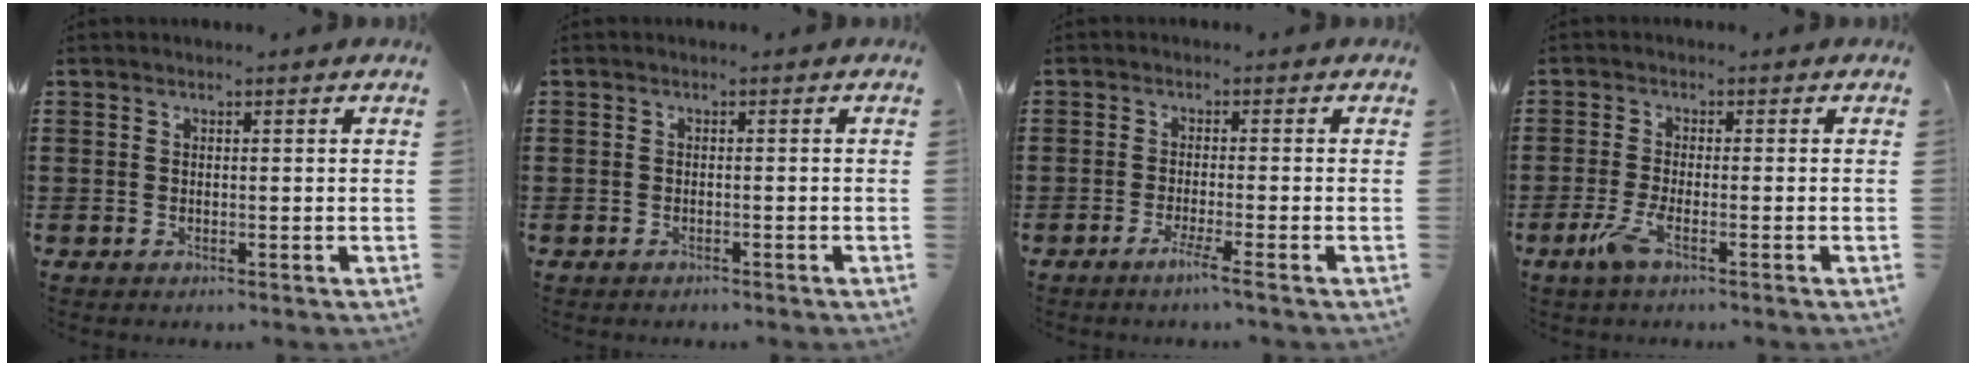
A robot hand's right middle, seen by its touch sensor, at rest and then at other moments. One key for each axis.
{"total": 0.8, "fx": -0.7, "fy": 0.3, "fz": -0.1, "tx": 0.000, "ty": 0.003, "tz": -0.017}
{"total": 2.9, "fx": -2.0, "fy": -0.4, "fz": 2.1, "tx": -0.034, "ty": -0.005, "tz": -0.036}
{"total": 4.0, "fx": -1.7, "fy": 0.4, "fz": 3.5, "tx": -0.081, "ty": -0.014, "tz": -0.036}